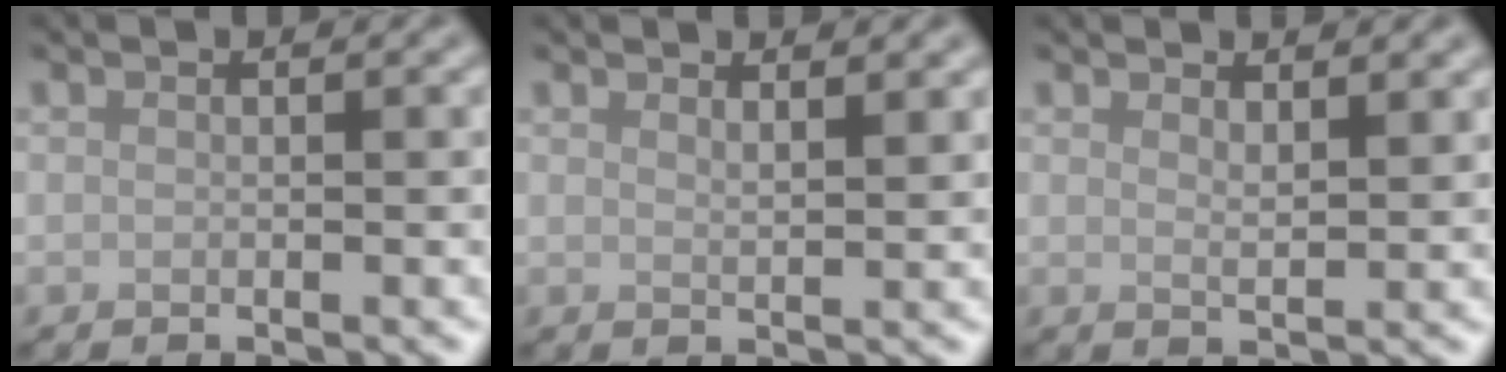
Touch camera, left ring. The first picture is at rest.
{"total": 1.7, "force": [1.4, 0.4, 0.8], "torque": [-0.005, 0.002, 0.022]}
{"total": 1.9, "force": [1.5, 0.4, 1.1], "torque": [-0.015, -0.003, 0.025]}